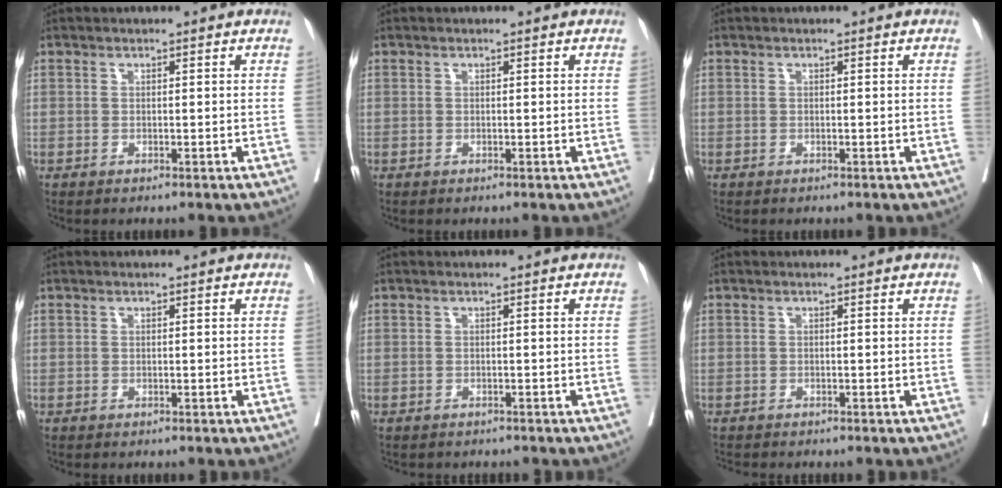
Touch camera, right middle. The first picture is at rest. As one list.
[{"total": 0.0}, {"total": 0.0}, {"total": 0.0}, {"total": 3.2, "force": [-2.9, 1.1, 0.9], "torque": [-0.023, -0.005, -0.036]}, {"total": 2.0, "force": [-1.9, 0.3, 0.6], "torque": [-0.019, -0.007, -0.028]}]